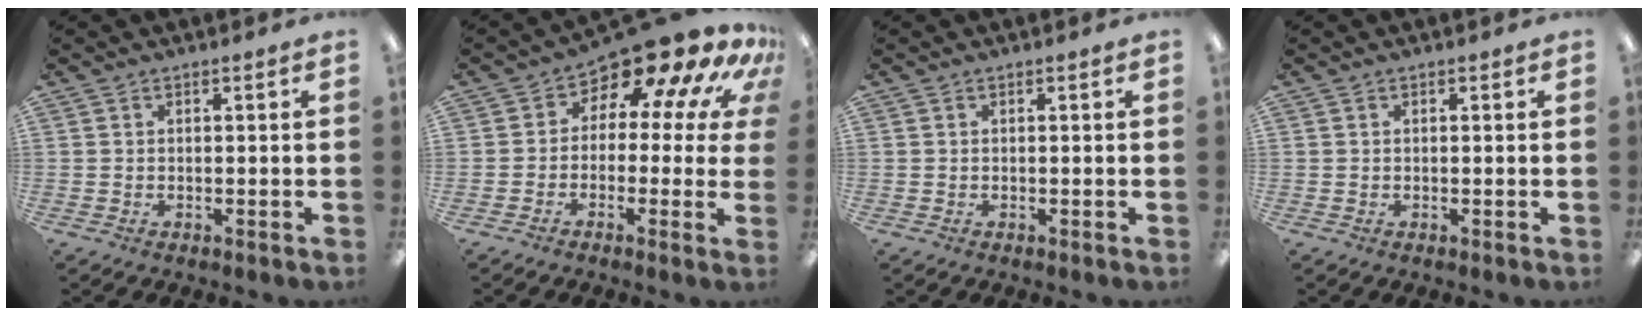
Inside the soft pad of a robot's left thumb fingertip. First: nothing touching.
{"total": 12.5, "force": [8.5, 5.1, 7.5], "torque": [-0.117, -0.074, 0.140]}
{"total": 0.0}
{"total": 0.0}